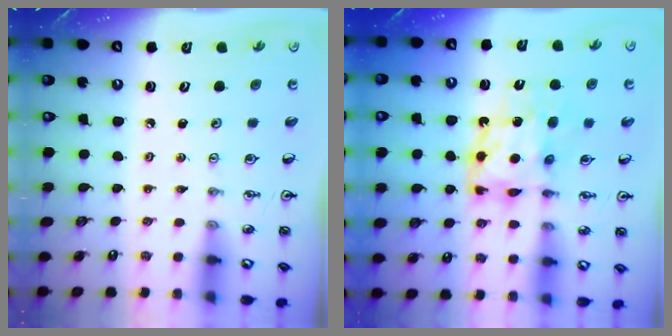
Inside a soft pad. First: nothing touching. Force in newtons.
{"total": 10.2, "press": 10.2, "slide": 0.9}